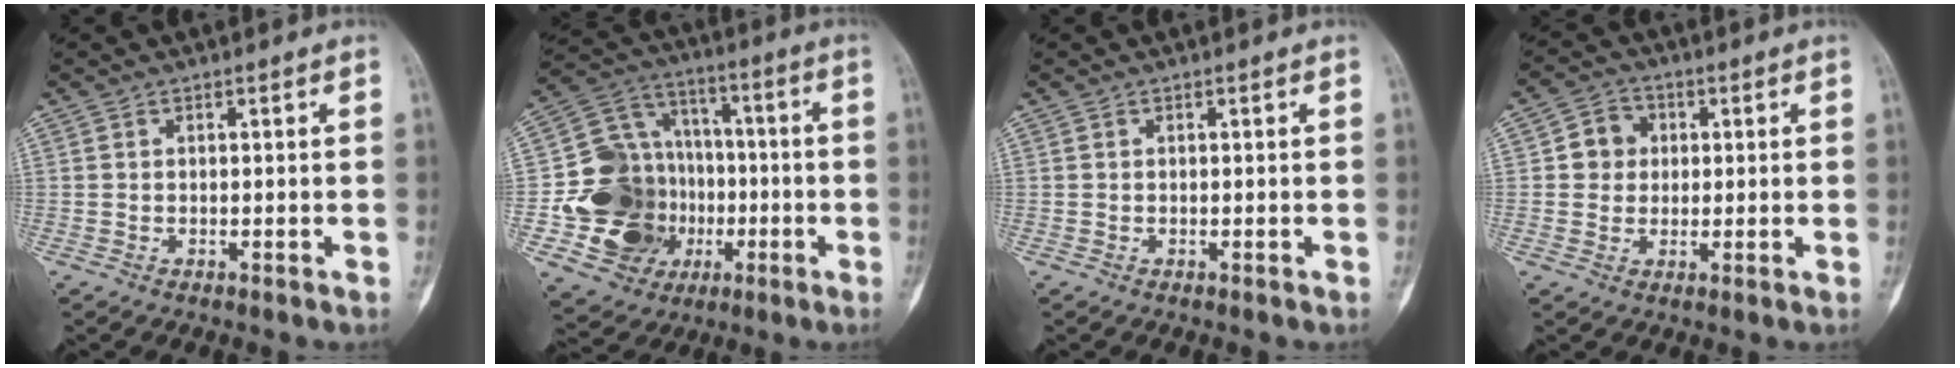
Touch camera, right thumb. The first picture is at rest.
{"total": 18.2, "force": [-3.4, 16.1, 7.7], "torque": [-0.093, 0.060, -0.046]}
{"total": 0.0}
{"total": 5.6, "force": [0.8, 5.1, 2.1], "torque": [-0.004, 0.006, 0.006]}